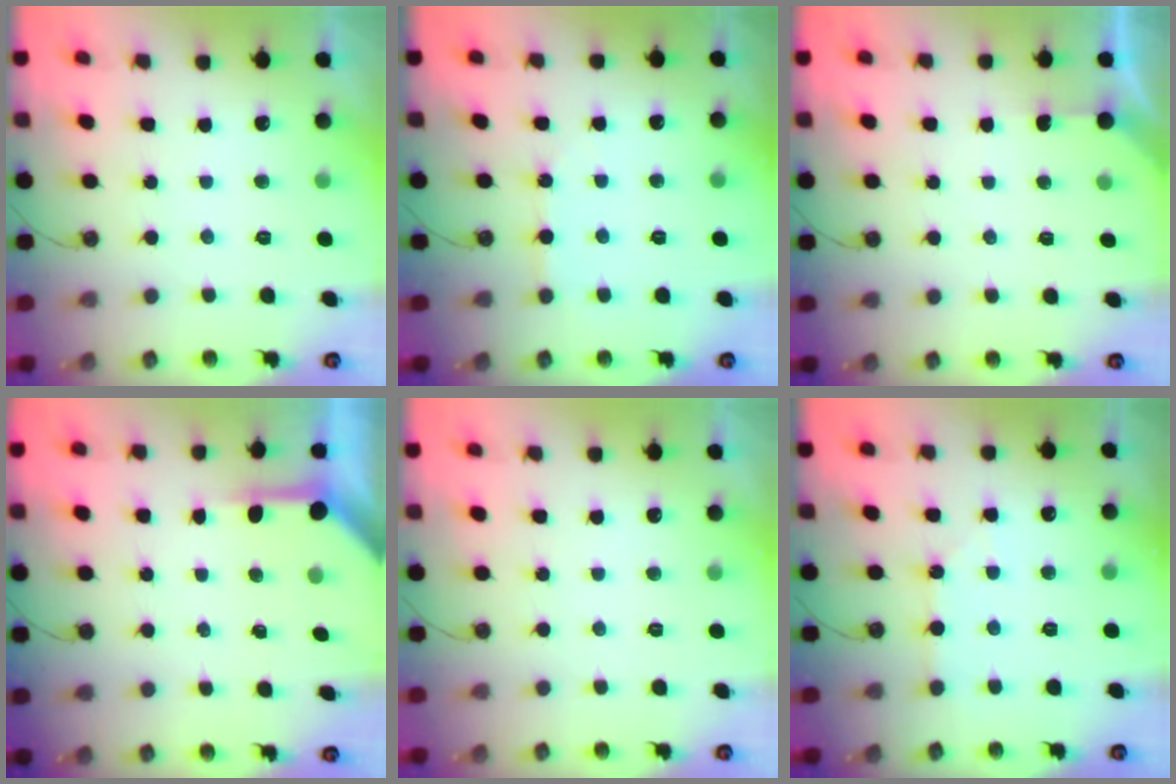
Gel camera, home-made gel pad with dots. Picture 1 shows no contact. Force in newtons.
{"total": 3.6, "press": 3.5, "slide": 0.4}
{"total": 3.0, "press": 3.0, "slide": 0.3}
{"total": 4.0, "press": 4.0, "slide": 0.4}
{"total": 0.0}
{"total": 3.5, "press": 3.4, "slide": 0.7}